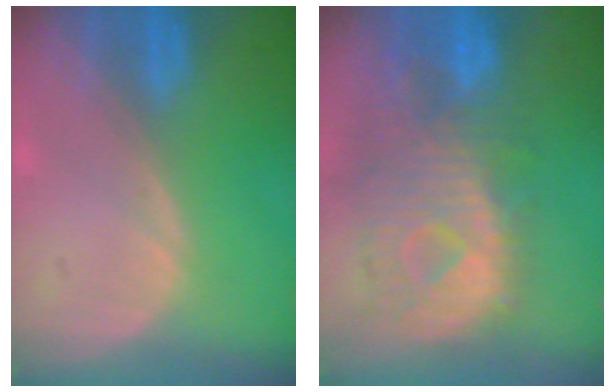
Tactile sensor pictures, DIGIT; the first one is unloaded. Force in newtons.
{"total": 11.5, "press": 10.0, "slide": 5.7}